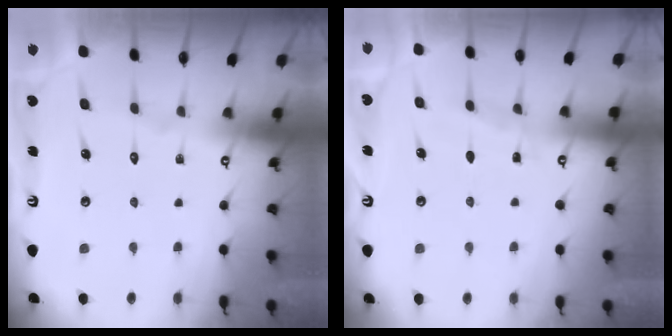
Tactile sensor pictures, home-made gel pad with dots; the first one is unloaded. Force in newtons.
{"total": 2.8, "press": 2.7, "slide": 0.4}